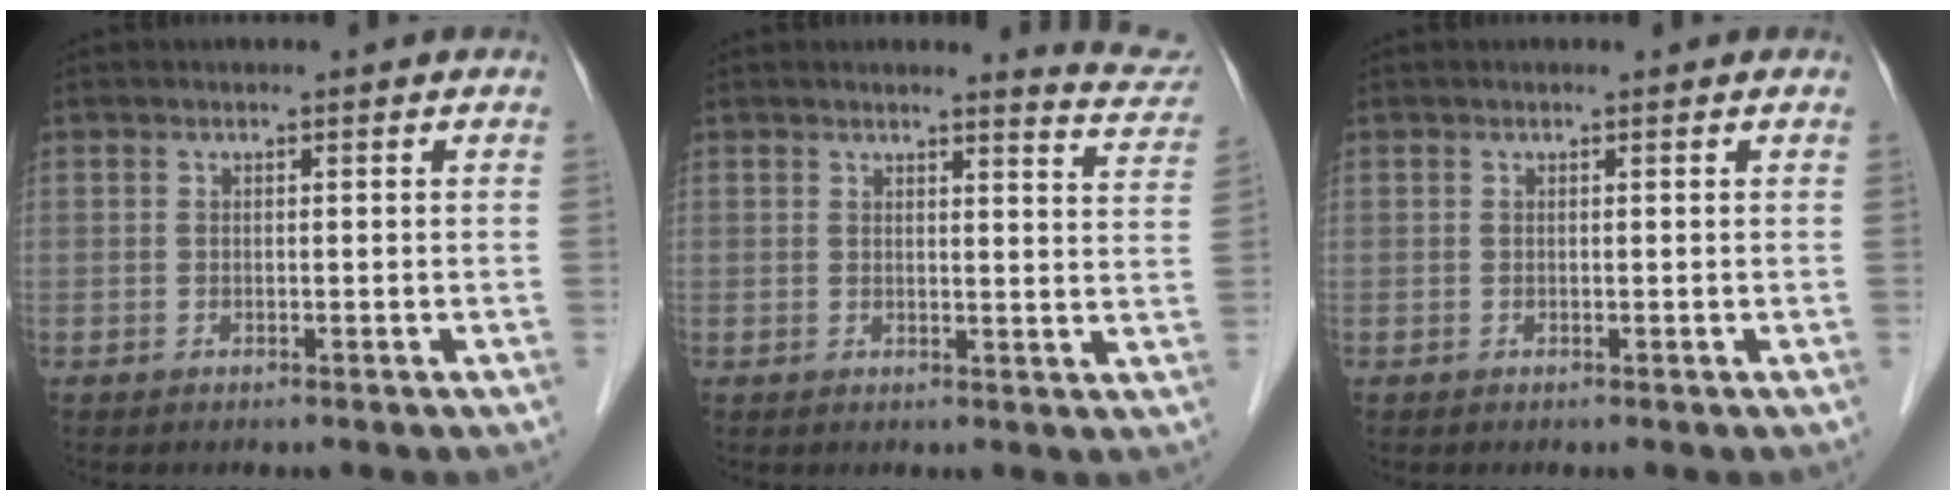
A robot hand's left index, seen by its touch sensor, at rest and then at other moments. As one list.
[{"total": 6.0, "force": [5.9, 0.1, 0.9], "torque": [-0.011, -0.034, 0.047]}, {"total": 0.0}]